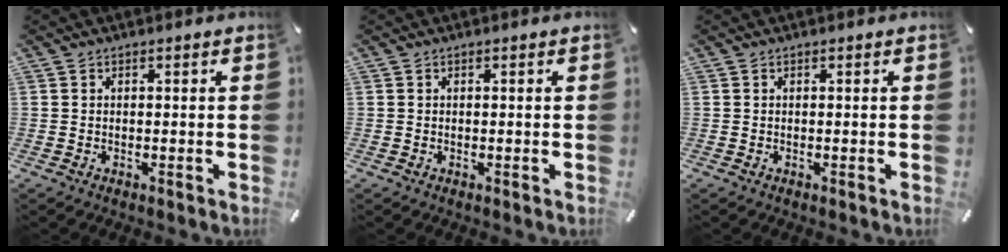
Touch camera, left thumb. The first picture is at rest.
{"total": 0.0}
{"total": 0.0}